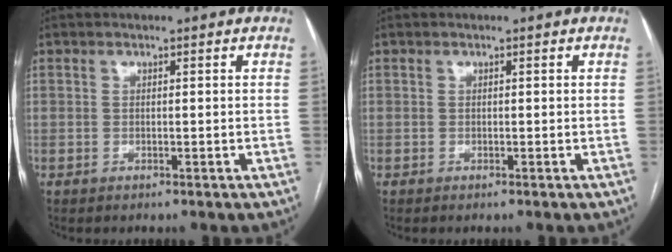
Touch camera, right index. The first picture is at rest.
{"total": 0.0}